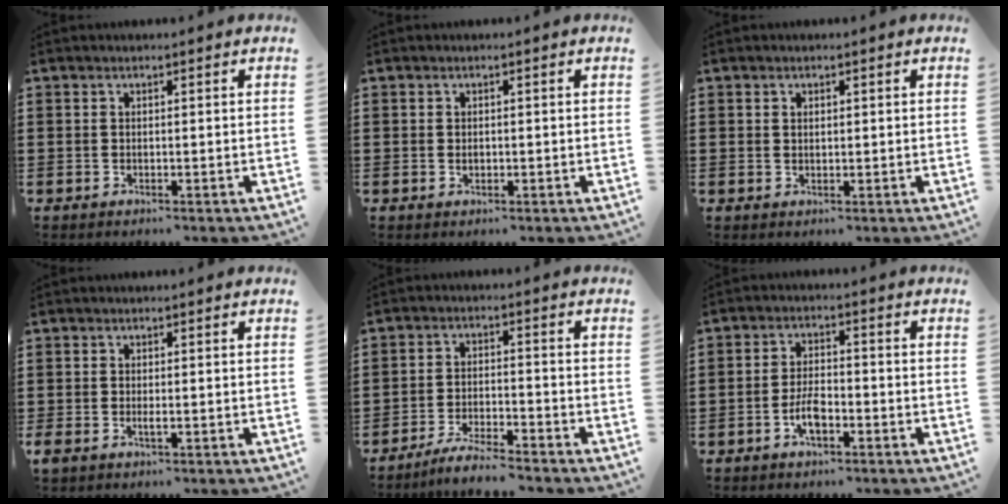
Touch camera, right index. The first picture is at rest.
{"total": 0.7, "force": [0.0, 0.5, 0.5], "torque": [-0.011, 0.002, 0.000]}
{"total": 0.8, "force": [0.5, 0.5, 0.3], "torque": [-0.007, 0.003, 0.009]}
{"total": 1.0, "force": [-0.3, 0.3, 0.9], "torque": [-0.017, -0.003, -0.005]}
{"total": 4.5, "force": [-4.3, -0.2, 1.2], "torque": [-0.028, -0.003, -0.086]}
{"total": 4.5, "force": [-1.9, 2.0, 3.6], "torque": [-0.083, 0.001, -0.040]}